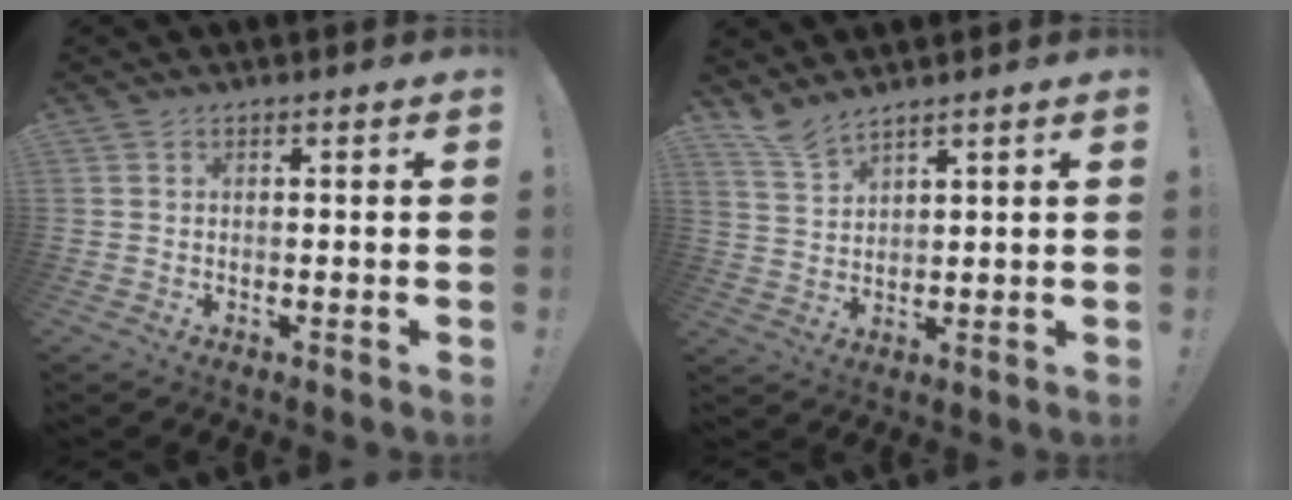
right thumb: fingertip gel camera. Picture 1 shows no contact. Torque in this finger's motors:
{"motor_torque": [-0.26, 0.66, 0.36, 0.23, 0.00]}